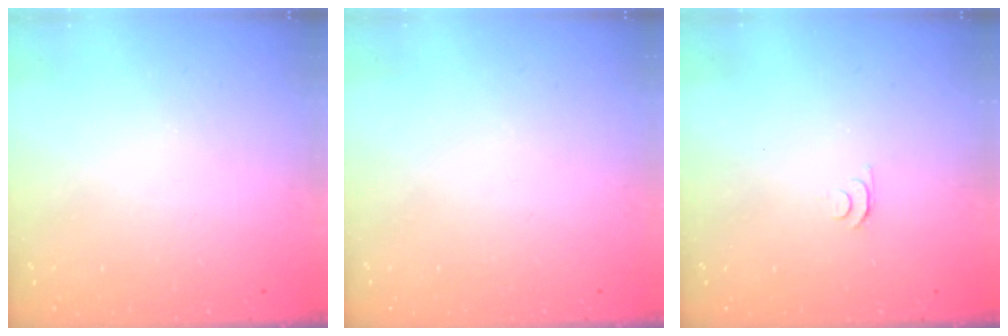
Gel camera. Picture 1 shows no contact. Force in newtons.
{"total": 1.8, "press": 1.7, "slide": 0.1}
{"total": 4.4, "press": 4.3, "slide": 0.6}